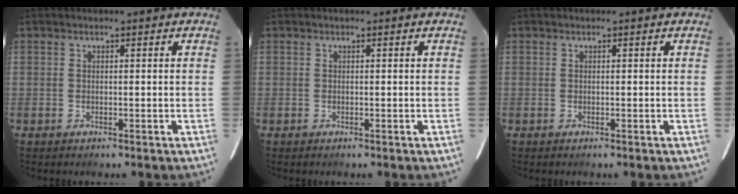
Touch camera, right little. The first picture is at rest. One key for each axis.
{"total": 0.0}
{"total": 0.0}